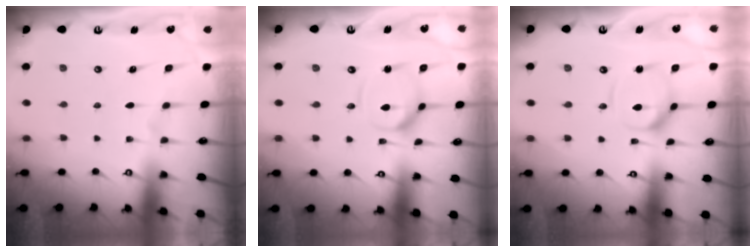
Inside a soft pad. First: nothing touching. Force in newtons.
{"total": 8.6, "press": 8.5, "slide": 0.7}
{"total": 8.5, "press": 8.5, "slide": 0.8}